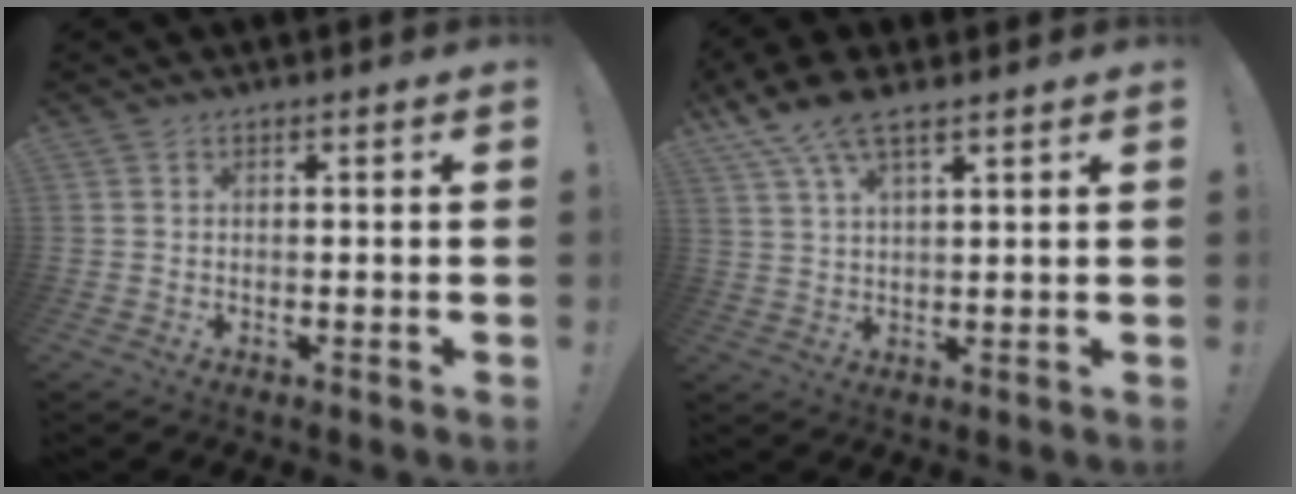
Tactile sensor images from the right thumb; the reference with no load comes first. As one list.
[{"total": 8.3, "force": [5.7, 2.7, 5.5], "torque": [-0.113, -0.015, 0.110]}]